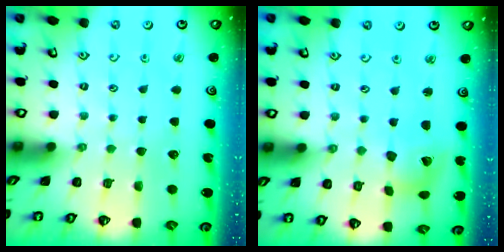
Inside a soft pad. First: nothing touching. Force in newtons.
{"total": 6.7, "press": 6.6, "slide": 1.1}